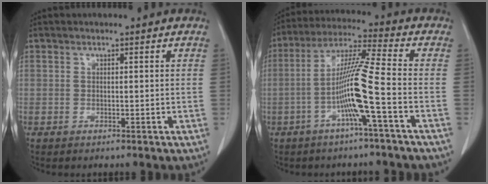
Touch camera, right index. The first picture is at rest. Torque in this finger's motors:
{"motor_torque": [1.71, -0.29, 0.80, 0.14]}